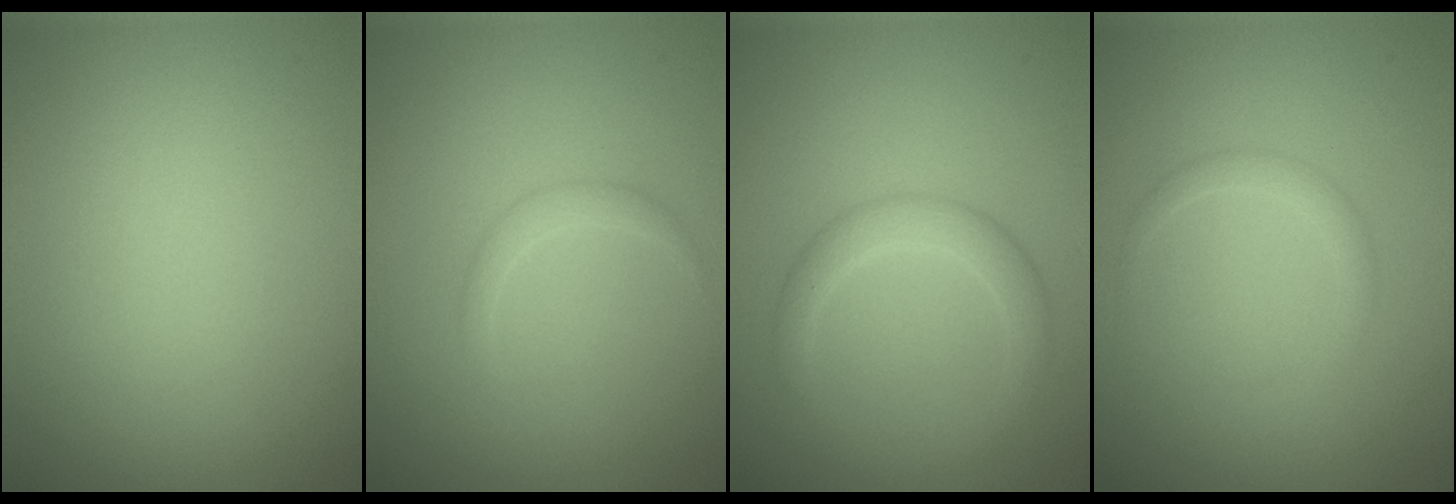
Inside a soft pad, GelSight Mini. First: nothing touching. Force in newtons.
{"total": 1.1, "press": 1.1, "slide": 0.1}
{"total": 2.6, "press": 2.6, "slide": 0.1}
{"total": 1.2, "press": 1.2, "slide": 0.1}